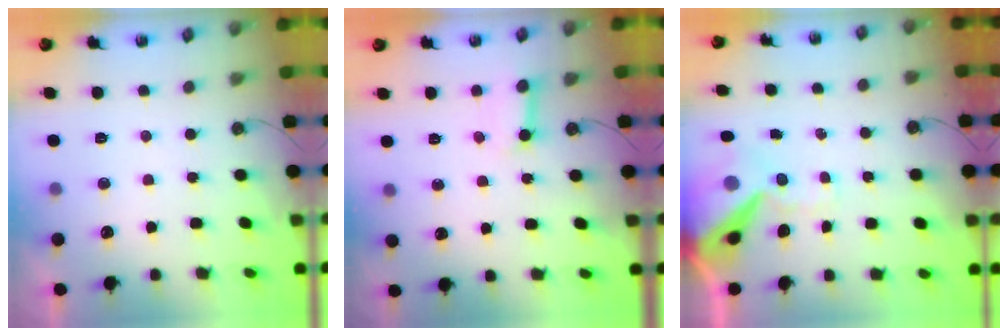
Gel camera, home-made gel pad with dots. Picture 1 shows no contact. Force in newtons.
{"total": 6.0, "press": 6.0, "slide": 0.7}
{"total": 13.8, "press": 13.6, "slide": 2.0}